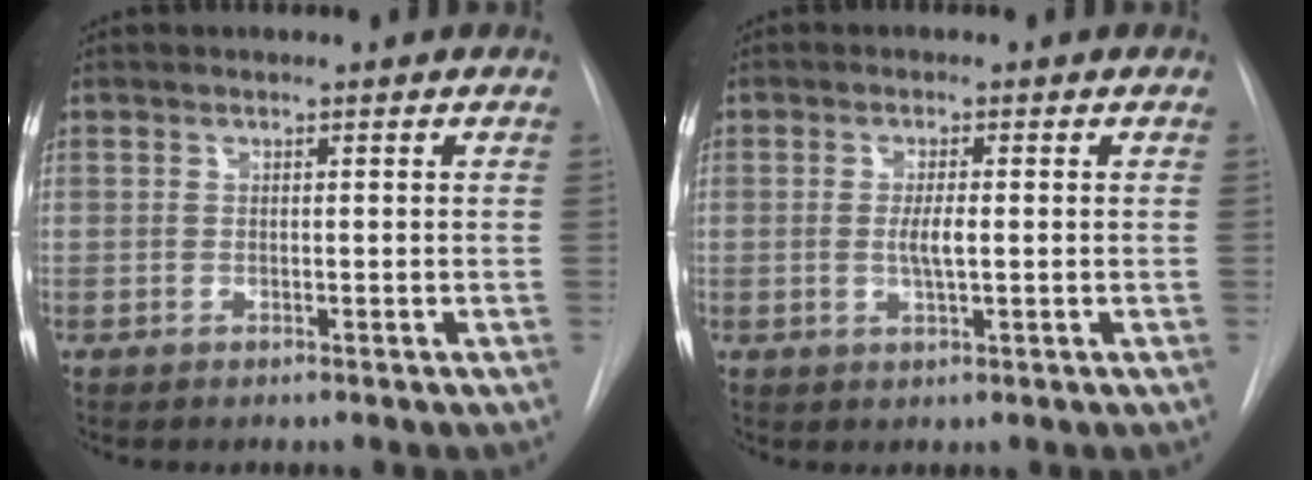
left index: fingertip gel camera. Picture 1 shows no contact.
{"total": 2.7, "force": [-0.2, 0.4, 2.6], "torque": [-0.051, -0.005, -0.004]}